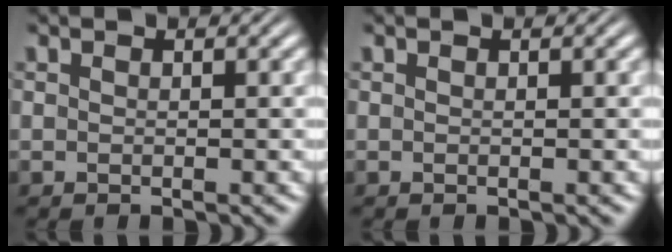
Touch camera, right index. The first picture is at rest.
{"total": 0.0}